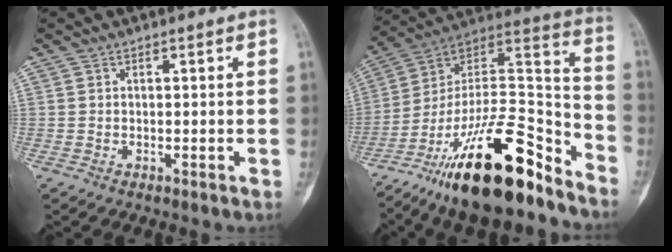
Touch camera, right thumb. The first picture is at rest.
{"total": 27.7, "force": [-18.7, 8.9, 18.3], "torque": [-0.273, 0.098, -0.314]}